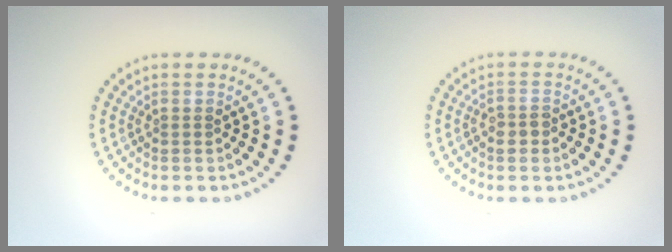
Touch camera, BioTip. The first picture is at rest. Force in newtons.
{"total": 1.6, "press": 1.4, "slide": 0.7}